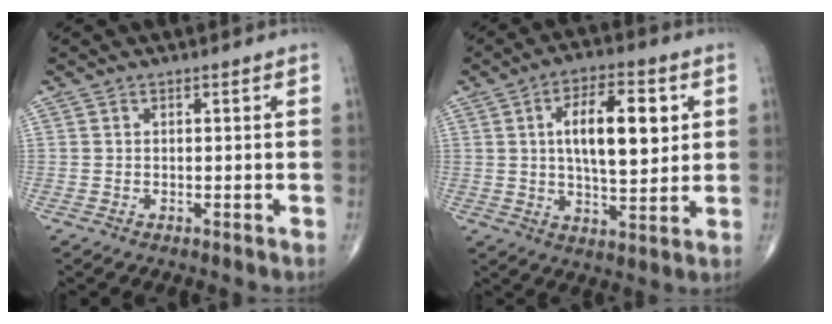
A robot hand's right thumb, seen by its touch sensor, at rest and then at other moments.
{"total": 13.7, "force": [3.0, 5.8, 12.1], "torque": [-0.180, -0.005, 0.050]}